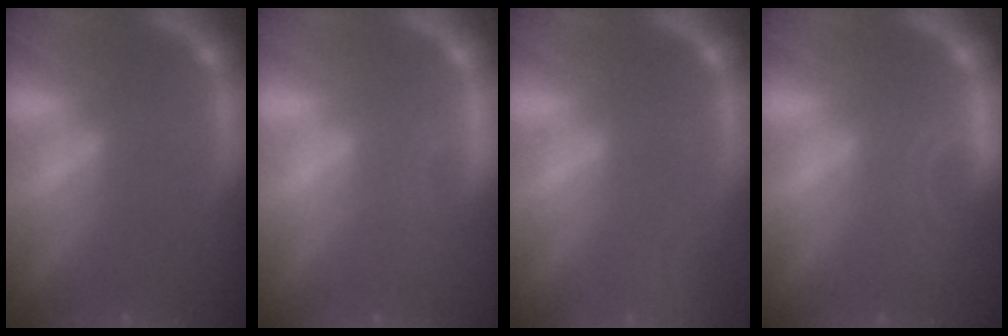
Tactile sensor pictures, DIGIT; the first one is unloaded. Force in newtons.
{"total": 1.4}
{"total": 1.9}
{"total": 2.9}